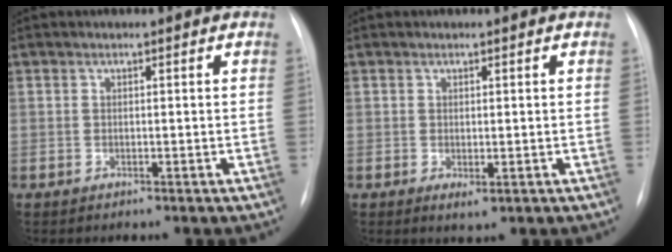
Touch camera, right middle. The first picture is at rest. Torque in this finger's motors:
{"motor_torque": [0.26, -0.19, 0.09, 0.03]}